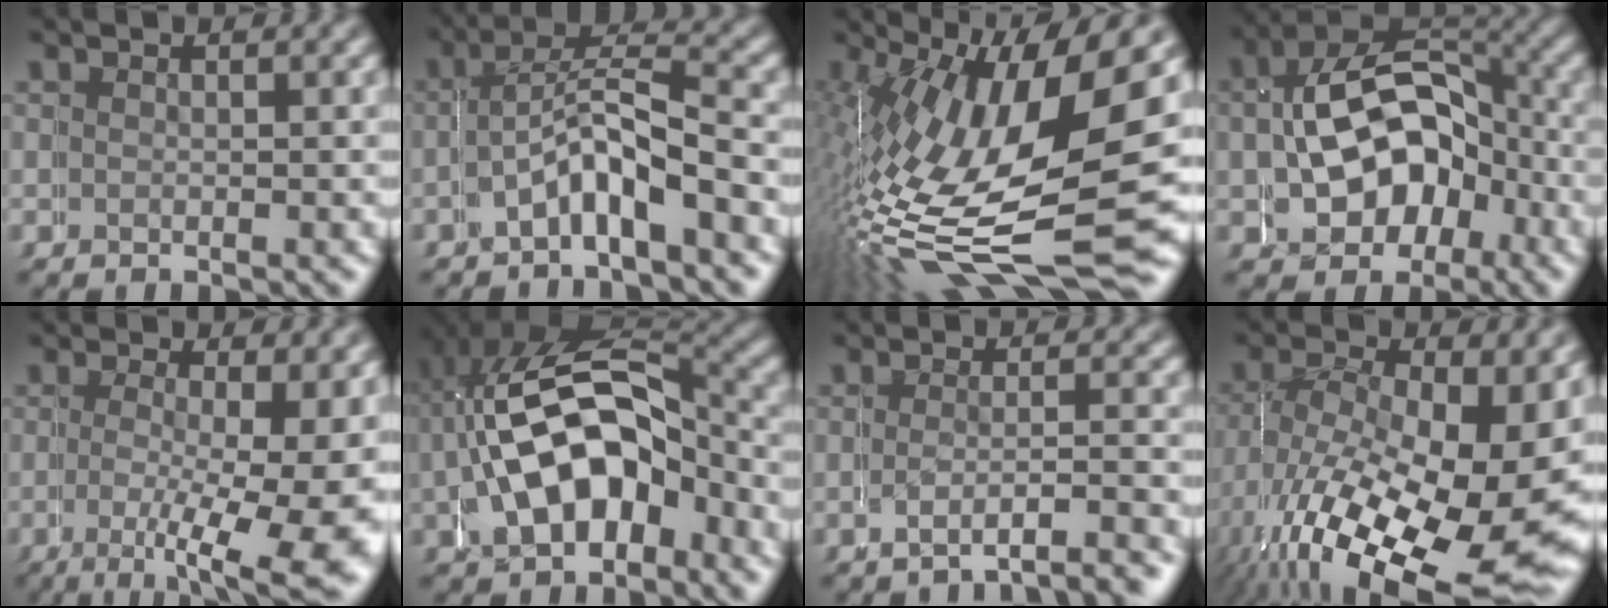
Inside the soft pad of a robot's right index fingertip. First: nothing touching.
{"total": 2.9, "force": [-1.6, 2.1, 1.3], "torque": [-0.040, -0.010, -0.025]}
{"total": 12.7, "force": [-1.7, 6.0, 11.1], "torque": [-0.179, -0.023, -0.007]}
{"total": 8.9, "force": [-0.5, 7.7, 4.4], "torque": [-0.095, -0.032, 0.003]}
{"total": 6.5, "force": [-1.3, 1.6, 6.2], "torque": [-0.083, -0.019, -0.009]}
{"total": 10.7, "force": [-0.8, 8.1, 6.9], "torque": [-0.153, -0.023, -0.003]}
{"total": 3.2, "force": [-3.0, -0.6, 1.0], "torque": [-0.012, -0.007, -0.048]}
{"total": 13.9, "force": [-3.7, 7.7, 11.0], "torque": [-0.199, -0.065, -0.019]}